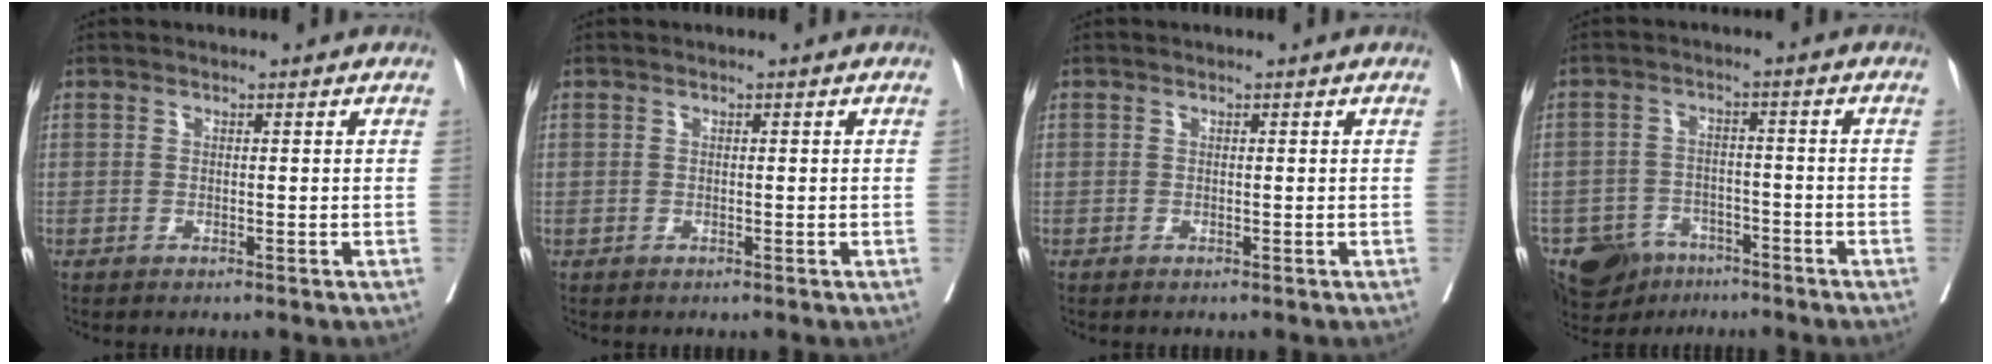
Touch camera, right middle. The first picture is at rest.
{"total": 0.0}
{"total": 0.7, "force": [-0.1, 0.7, -0.1], "torque": [0.011, 0.008, -0.005]}
{"total": 9.9, "force": [-7.2, 6.2, 3.0], "torque": [-0.055, 0.002, -0.111]}